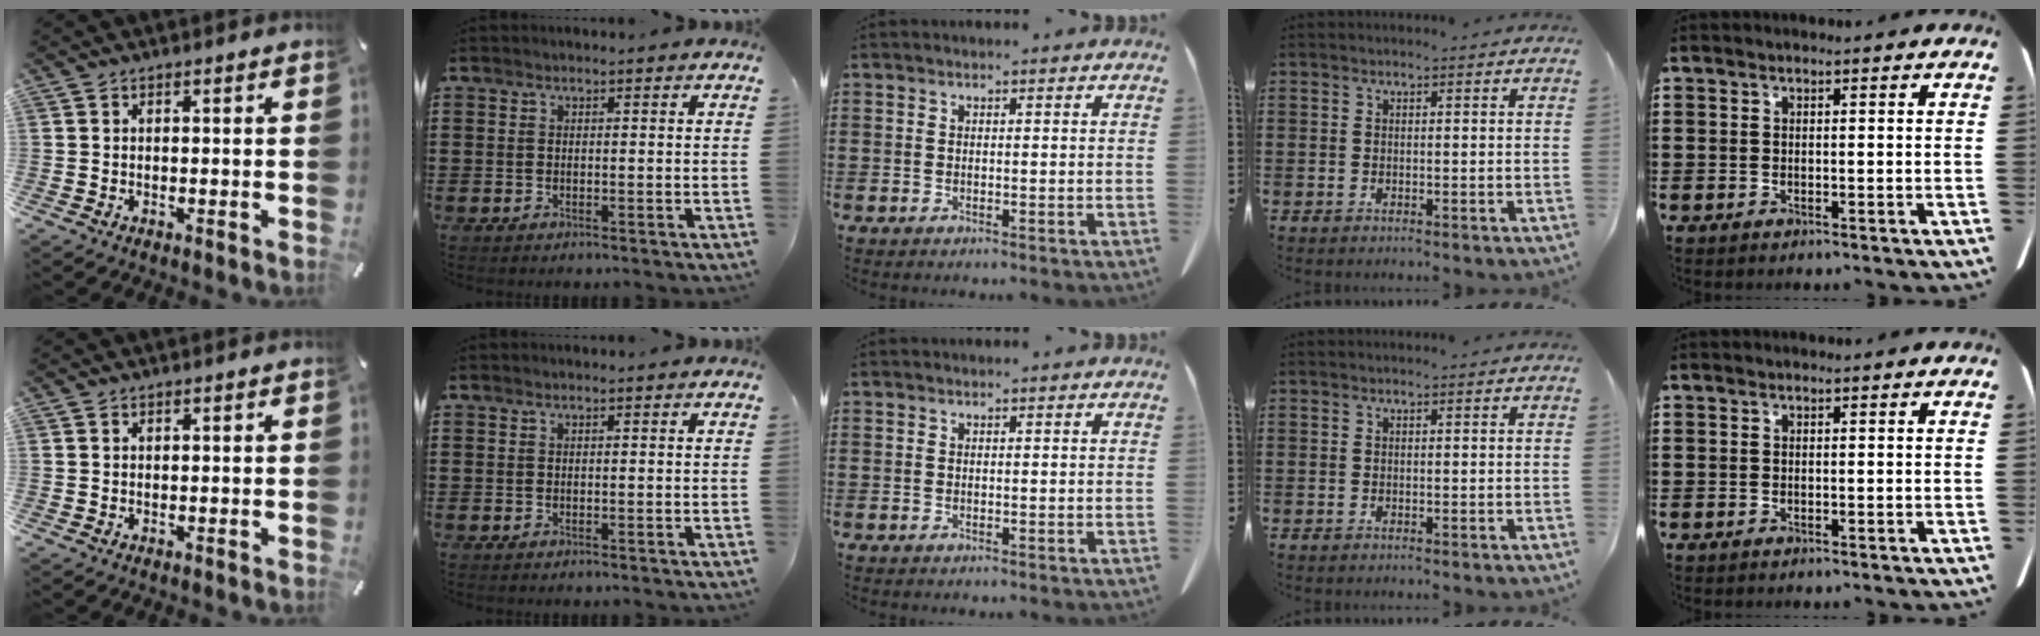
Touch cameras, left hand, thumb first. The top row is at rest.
{}